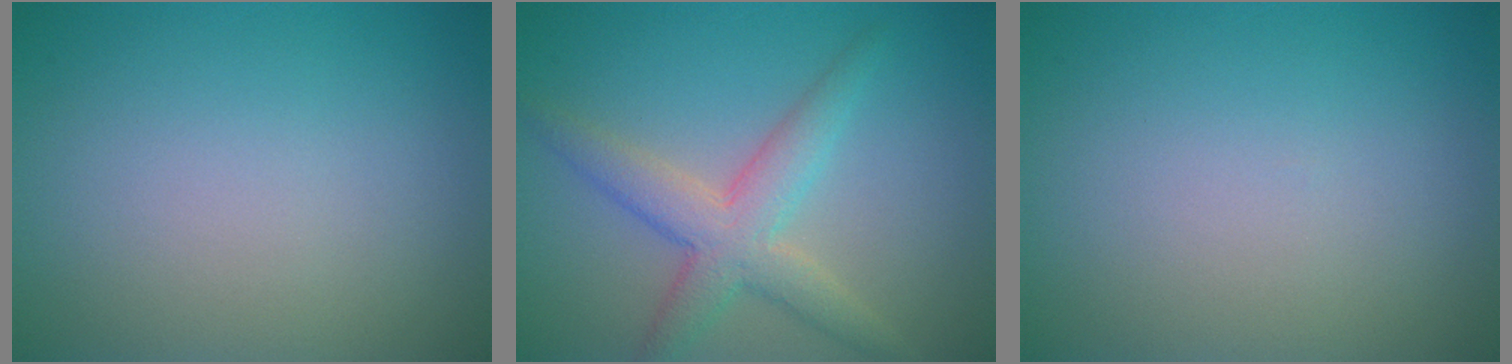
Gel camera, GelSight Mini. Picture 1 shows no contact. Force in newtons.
{"total": 4.3, "press": 4.3, "slide": 0.1}
{"total": 0.0}